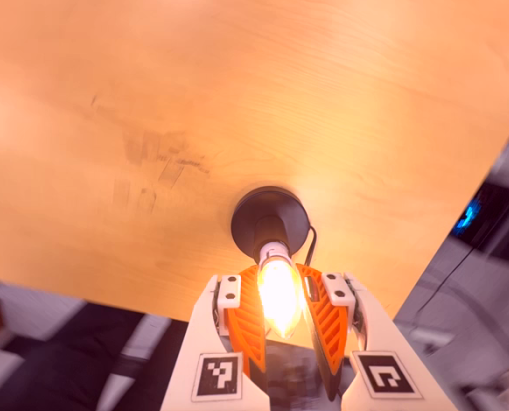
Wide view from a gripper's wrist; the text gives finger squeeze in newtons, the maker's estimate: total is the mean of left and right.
{"total": 13.5, "left": 12.9, "right": 14.1}